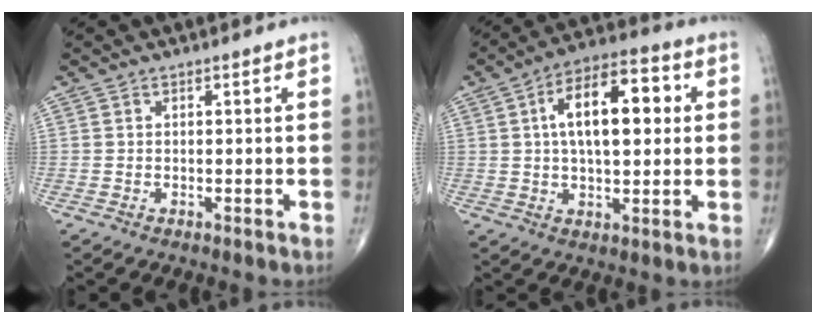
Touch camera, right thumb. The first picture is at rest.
{"total": 15.1, "force": [2.8, 7.2, 12.9], "torque": [-0.190, 0.018, 0.040]}